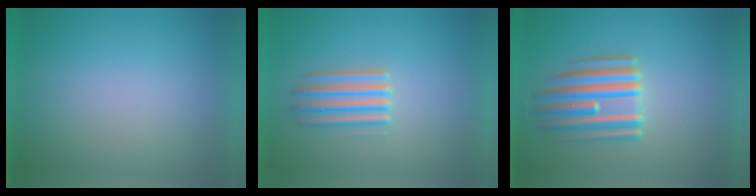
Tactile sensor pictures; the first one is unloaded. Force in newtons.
{"total": 2.5}
{"total": 5.6}